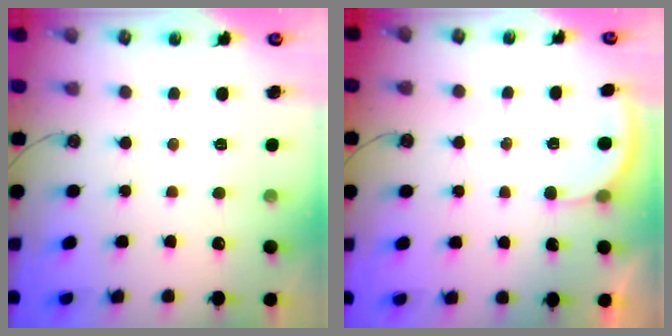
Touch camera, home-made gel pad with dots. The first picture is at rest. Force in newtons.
{"total": 3.3, "press": 3.2, "slide": 0.5}